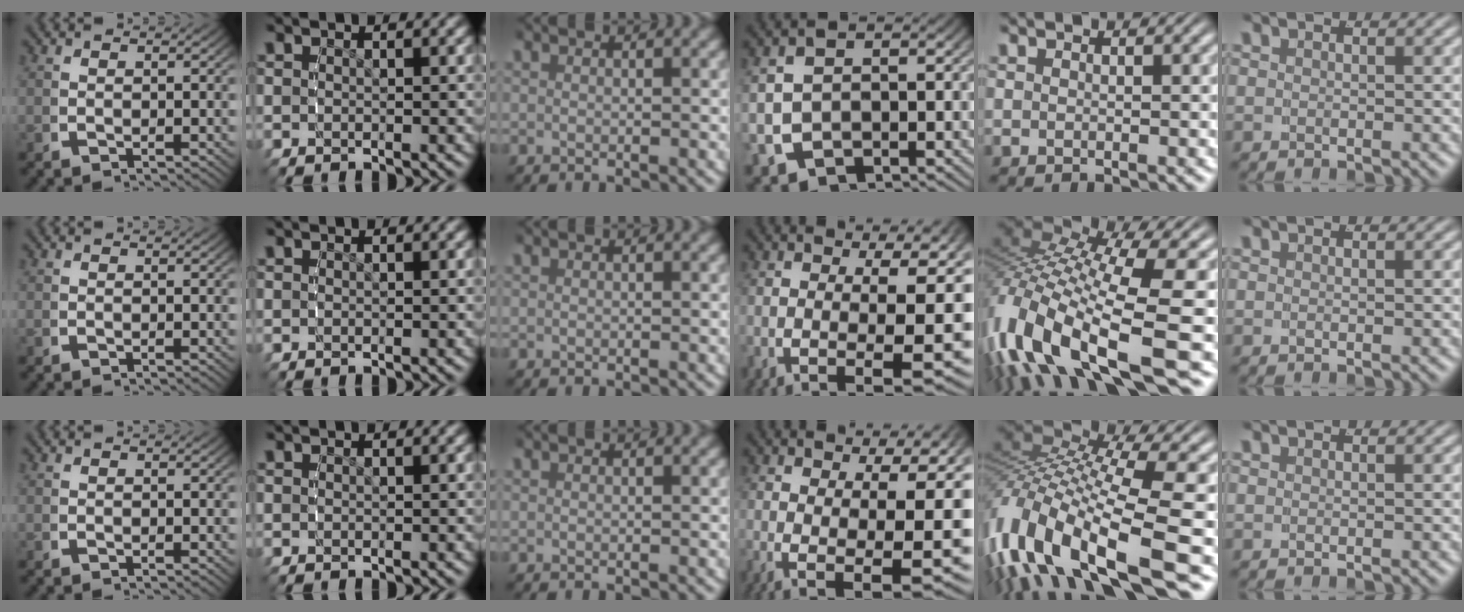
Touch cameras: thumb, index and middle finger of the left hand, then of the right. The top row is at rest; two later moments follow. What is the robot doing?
{"motion": "grasp_and_lifting", "object": "backpack"}